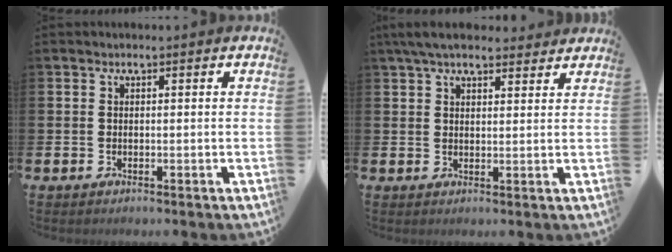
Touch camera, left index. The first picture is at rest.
{"total": 5.4, "force": [4.9, 1.5, 1.8], "torque": [-0.046, -0.012, 0.091]}